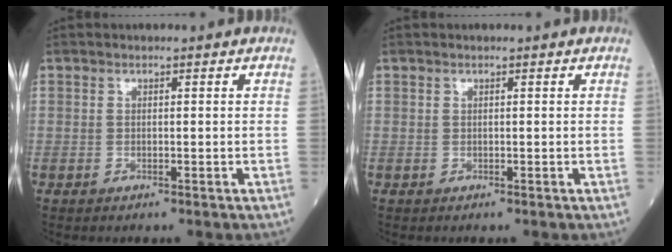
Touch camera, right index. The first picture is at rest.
{"total": 0.0}